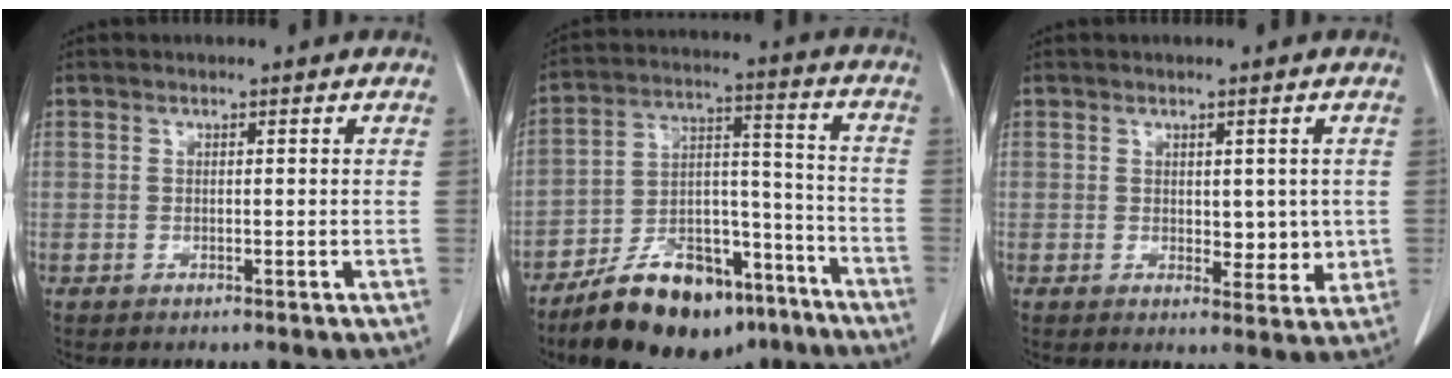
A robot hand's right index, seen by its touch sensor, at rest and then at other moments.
{"total": 18.2, "force": [-13.0, 7.9, 9.9], "torque": [-0.158, 0.036, -0.206]}
{"total": 4.4, "force": [0.4, 2.5, 3.6], "torque": [-0.037, -0.010, 0.011]}